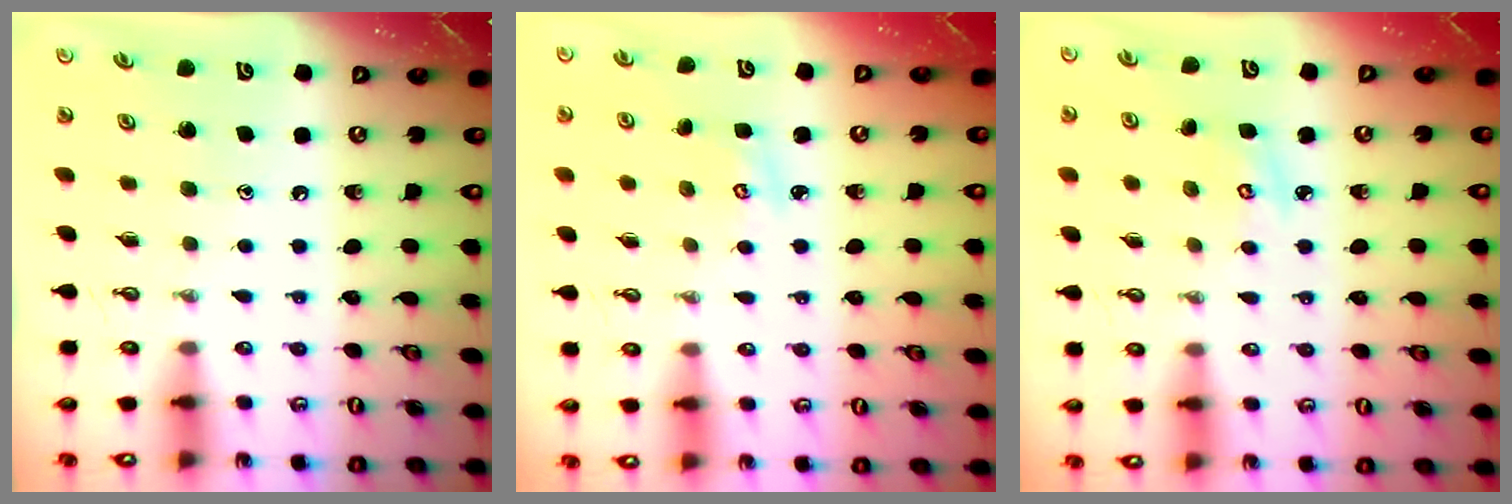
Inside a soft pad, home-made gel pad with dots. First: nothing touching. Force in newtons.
{"total": 2.9, "press": 2.9, "slide": 0.3}
{"total": 3.9, "press": 3.8, "slide": 0.5}